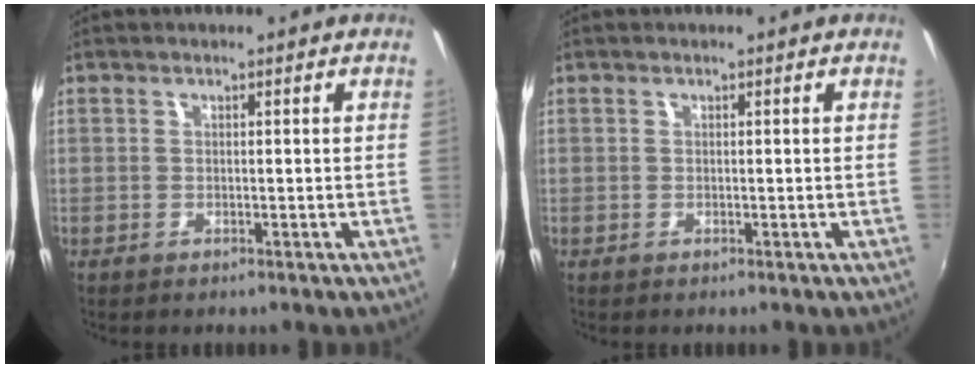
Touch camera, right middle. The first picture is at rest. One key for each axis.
{"total": 0.0}